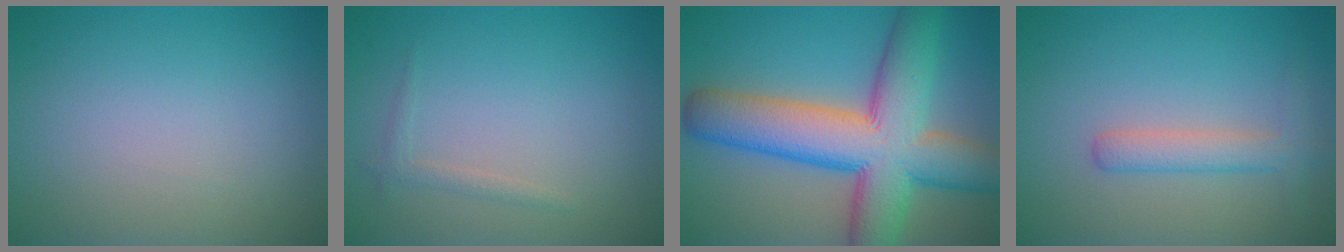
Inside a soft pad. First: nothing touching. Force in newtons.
{"total": 1.0, "press": 1.0, "slide": 0.0}
{"total": 12.6, "press": 12.6, "slide": 0.6}
{"total": 2.7, "press": 2.7, "slide": 0.1}